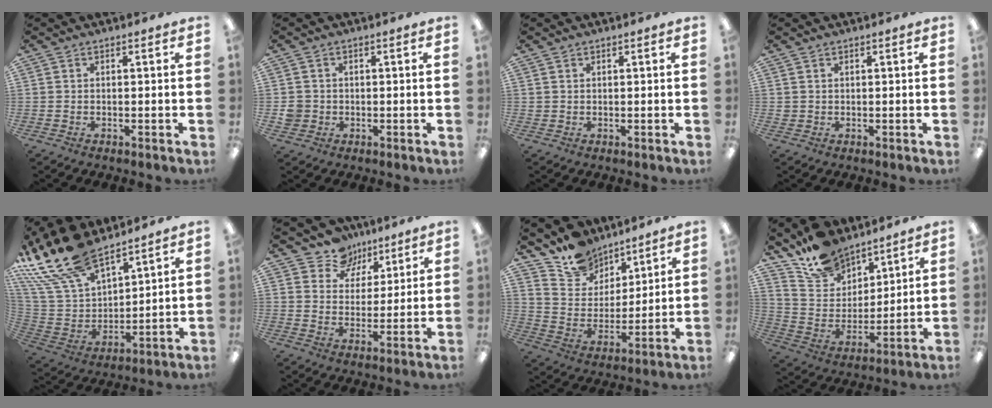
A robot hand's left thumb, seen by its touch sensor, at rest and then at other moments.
{"total": 3.6, "force": [-0.2, 3.5, 0.7], "torque": [-0.009, 0.005, -0.004]}
{"total": 0.9, "force": [0.6, 0.7, 0.1], "torque": [-0.002, 0.003, 0.011]}
{"total": 1.2, "force": [0.6, 1.1, 0.1], "torque": [-0.005, 0.002, 0.011]}
{"total": 21.7, "force": [16.8, 9.4, 10.0], "torque": [-0.234, -0.098, 0.310]}
{"total": 9.6, "force": [7.3, 6.2, 0.9], "torque": [-0.023, -0.056, 0.137]}
{"total": 13.0, "force": [10.4, 7.7, 1.7], "torque": [-0.051, -0.077, 0.204]}
{"total": 14.7, "force": [11.6, 8.4, 3.4], "torque": [-0.084, -0.074, 0.228]}